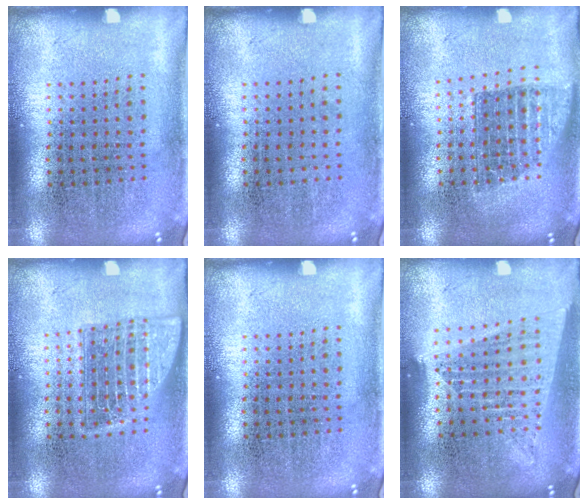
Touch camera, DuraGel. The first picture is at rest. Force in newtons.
{"total": 0.0}
{"total": 1.3, "press": 1.1, "slide": 0.8}
{"total": 2.4, "press": 2.3, "slide": 0.5}
{"total": 0.0}
{"total": 1.7, "press": 1.5, "slide": 0.8}